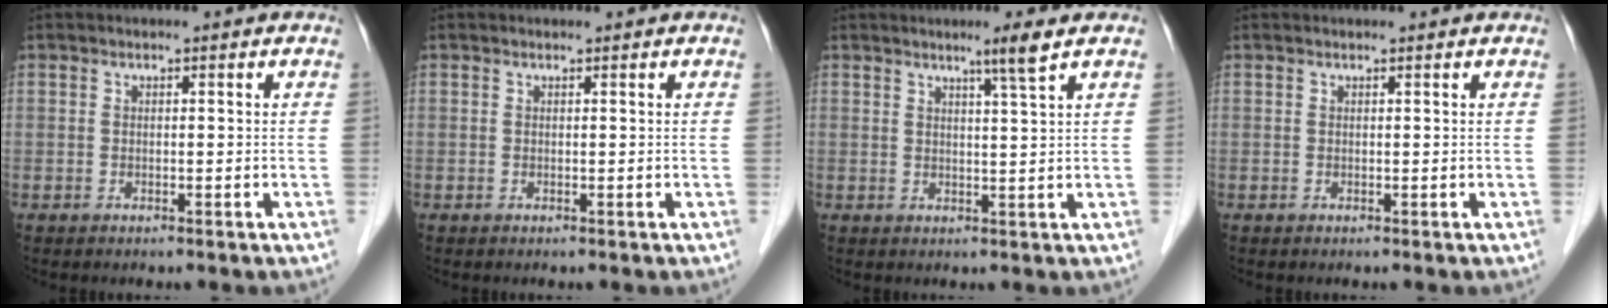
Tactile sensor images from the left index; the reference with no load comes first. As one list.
[{"total": 0.0}, {"total": 2.8, "force": [1.9, -1.2, 1.7], "torque": [-0.039, -0.011, 0.040]}, {"total": 0.9, "force": [0.9, 0.1, 0.1], "torque": [-0.004, 0.010, 0.012]}]